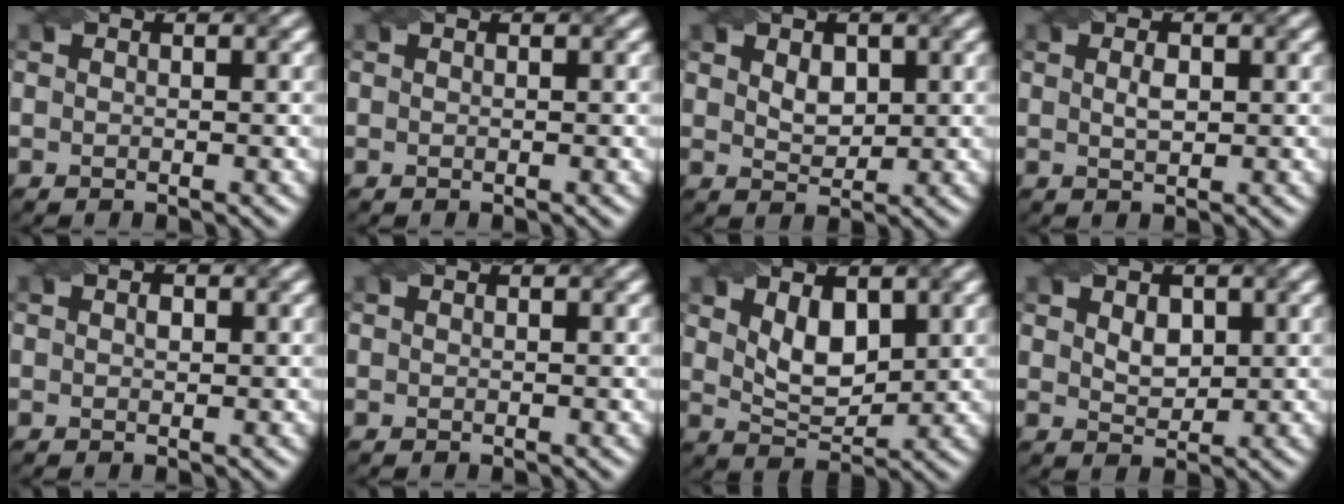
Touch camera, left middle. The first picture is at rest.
{"total": 0.0}
{"total": 2.2, "force": [0.8, 1.4, 1.4], "torque": [-0.025, -0.001, 0.017]}
{"total": 1.5, "force": [0.4, 0.7, 1.2], "torque": [-0.026, 0.001, 0.010]}
{"total": 0.8, "force": [0.1, 0.5, 0.6], "torque": [-0.010, 0.003, 0.002]}
{"total": 0.0}
{"total": 3.9, "force": [1.5, 2.2, 2.8], "torque": [-0.060, -0.006, 0.032]}
{"total": 2.1, "force": [0.8, 1.4, 1.4], "torque": [-0.025, 0.000, 0.017]}